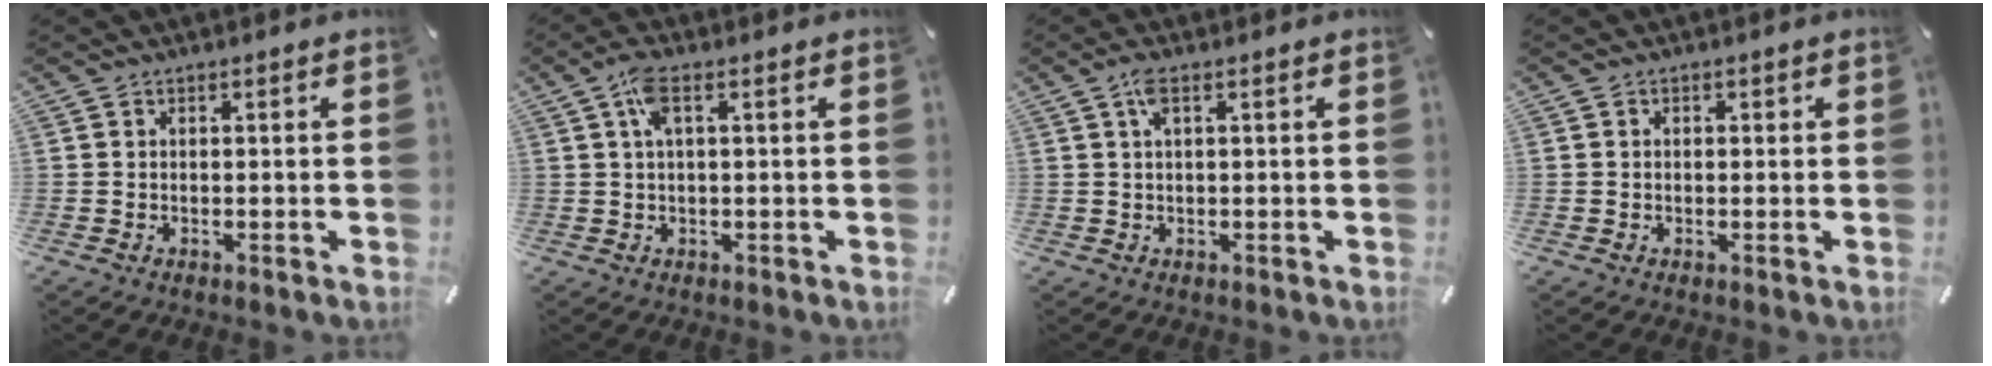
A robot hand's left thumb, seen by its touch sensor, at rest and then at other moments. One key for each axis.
{"total": 4.9, "fx": 1.3, "fy": 1.5, "fz": 4.4, "tx": -0.091, "ty": 0.007, "tz": 0.022}
{"total": 2.8, "fx": 0.9, "fy": 0.8, "fz": 2.5, "tx": -0.055, "ty": 0.006, "tz": 0.014}
{"total": 1.0, "fx": -0.1, "fy": 1.0, "fz": 0.3, "tx": -0.007, "ty": 0.006, "tz": -0.005}